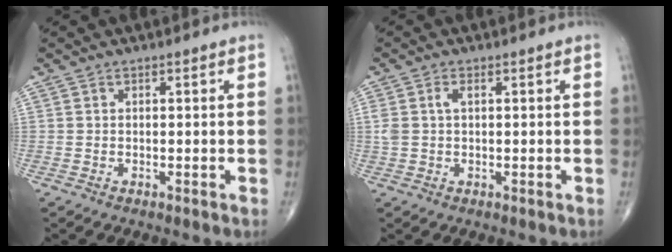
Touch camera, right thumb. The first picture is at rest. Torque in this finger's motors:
{"motor_torque": [0.57, 0.74, 0.52, 0.29, 0.08]}